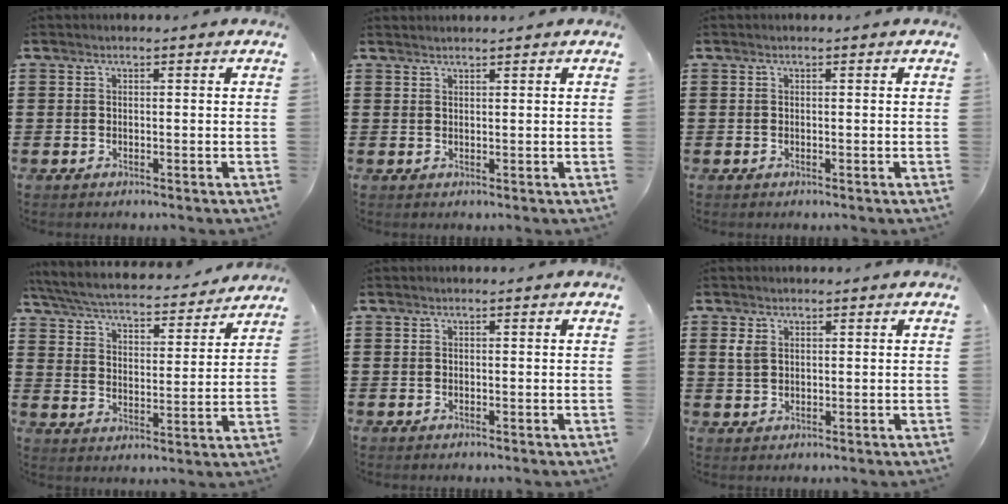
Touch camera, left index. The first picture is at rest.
{"total": 0.9, "force": [0.9, -0.1, 0.0], "torque": [-0.003, -0.002, 0.019]}
{"total": 0.0}
{"total": 5.0, "force": [4.8, 0.1, 1.5], "torque": [-0.055, -0.034, 0.077]}
{"total": 0.0}
{"total": 2.2, "force": [1.0, 1.5, 1.3], "torque": [-0.031, 0.006, 0.017]}